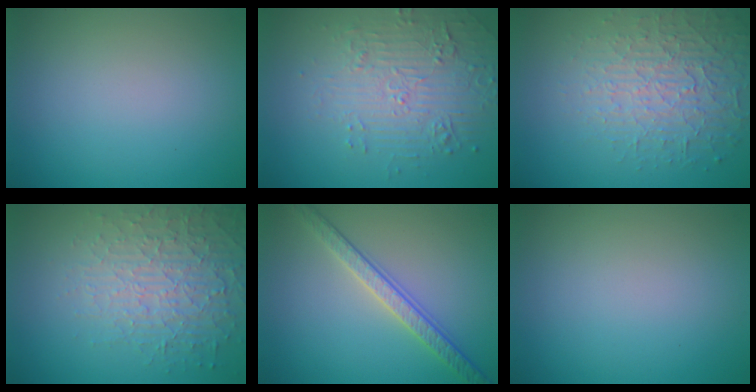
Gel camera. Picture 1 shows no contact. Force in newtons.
{"total": 4.9, "press": 3.6, "slide": 3.4}
{"total": 4.6, "press": 4.1, "slide": 2.2}
{"total": 4.8, "press": 4.5, "slide": 1.7}
{"total": 3.5, "press": 3.2, "slide": 1.3}
{"total": 0.0}